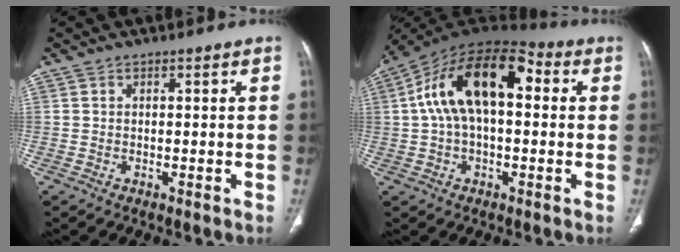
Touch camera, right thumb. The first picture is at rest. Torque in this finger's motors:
{"motor_torque": [1.13, 1.18, 1.82, 0.30, 0.32]}